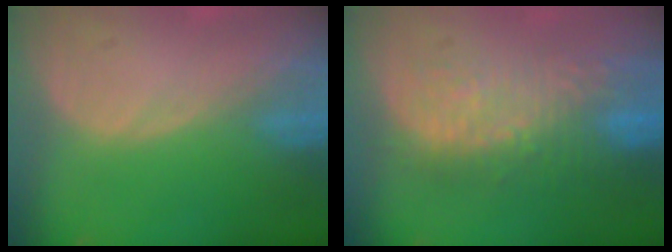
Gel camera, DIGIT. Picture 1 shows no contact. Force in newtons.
{"total": 10.5, "press": 9.2, "slide": 5.1}